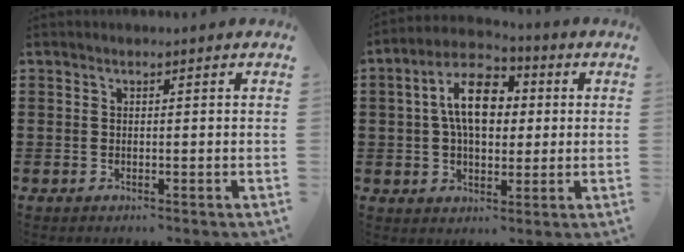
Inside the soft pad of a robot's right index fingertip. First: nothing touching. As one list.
[{"total": 10.0, "force": [1.6, 5.7, 8.0], "torque": [-0.152, 0.013, 0.022]}]